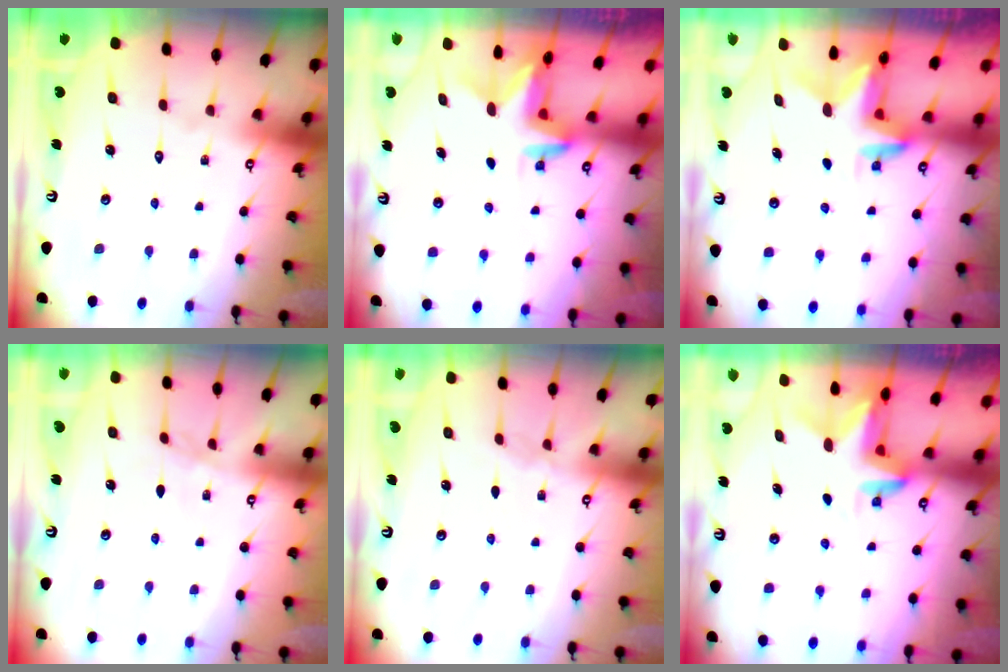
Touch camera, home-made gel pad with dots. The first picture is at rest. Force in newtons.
{"total": 2.7, "press": 2.7, "slide": 0.1}
{"total": 3.0, "press": 3.0, "slide": 0.3}
{"total": 4.1, "press": 4.1, "slide": 0.5}
{"total": 5.2, "press": 4.4, "slide": 2.9}
{"total": 3.1, "press": 3.1, "slide": 0.2}